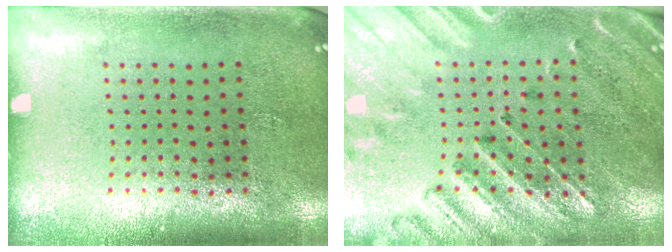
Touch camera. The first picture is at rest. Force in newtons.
{"total": 2.9, "press": 2.7, "slide": 1.1}